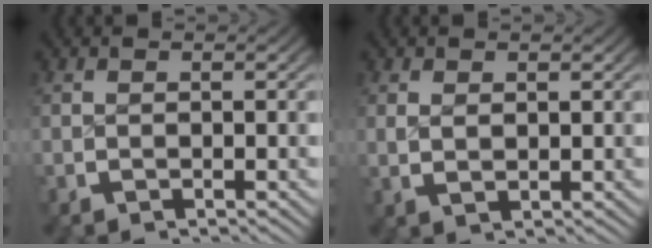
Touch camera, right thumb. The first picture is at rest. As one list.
[{"total": 1.2, "force": [0.8, 0.4, 0.8], "torque": [-0.018, -0.005, 0.022]}]